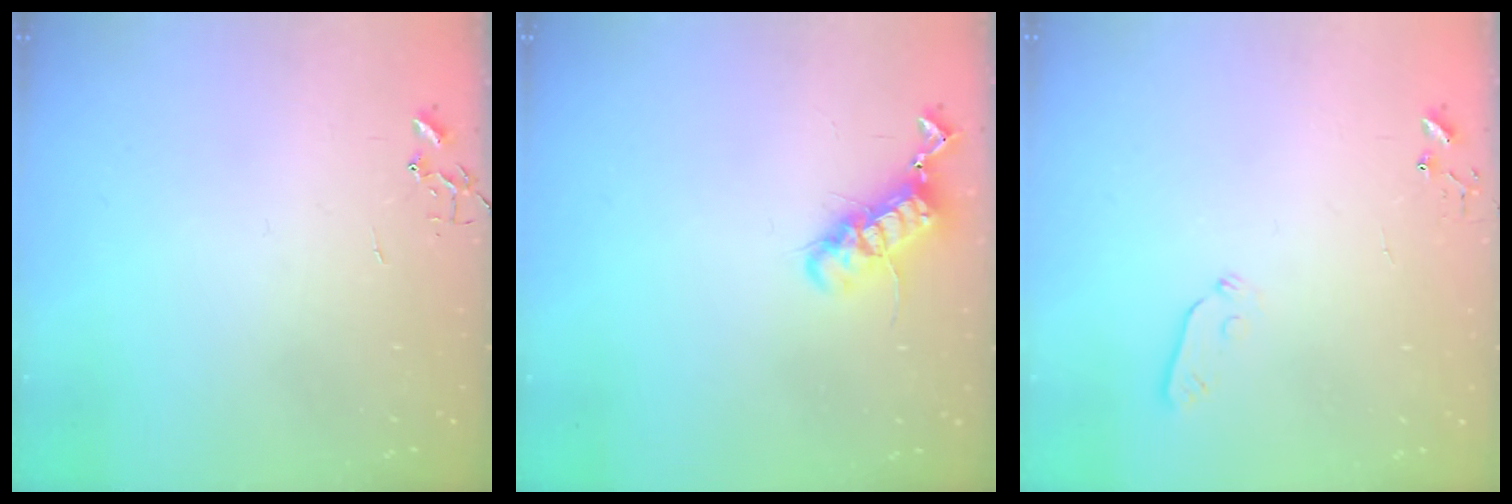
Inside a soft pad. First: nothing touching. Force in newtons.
{"total": 12.5, "press": 12.5, "slide": 0.9}
{"total": 3.9, "press": 3.8, "slide": 0.8}